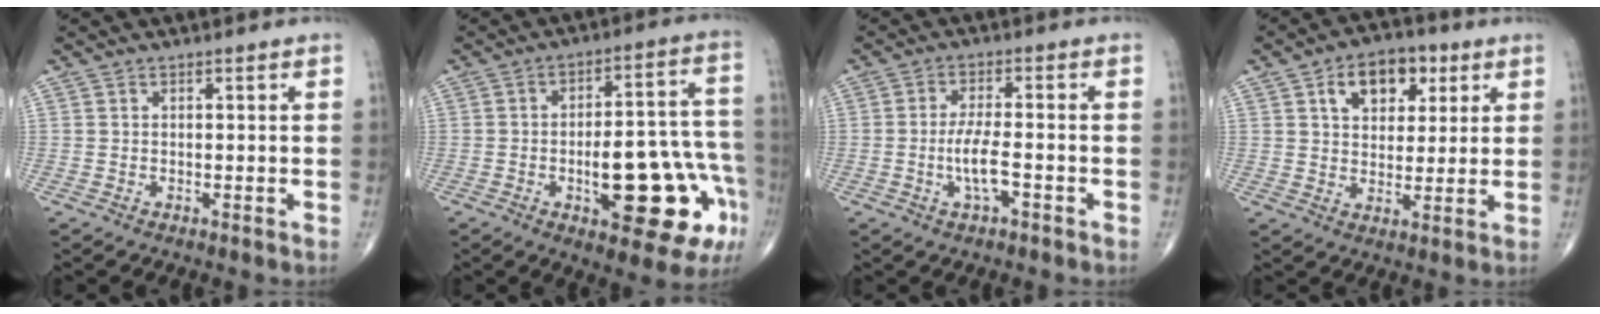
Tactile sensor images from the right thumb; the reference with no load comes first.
{"total": 20.6, "force": [-6.9, 8.1, 17.6], "torque": [-0.188, 0.051, -0.076]}
{"total": 5.3, "force": [-1.7, 1.5, 4.8], "torque": [-0.099, 0.010, -0.032]}
{"total": 10.6, "force": [4.4, 7.0, 6.8], "torque": [-0.066, -0.005, 0.065]}